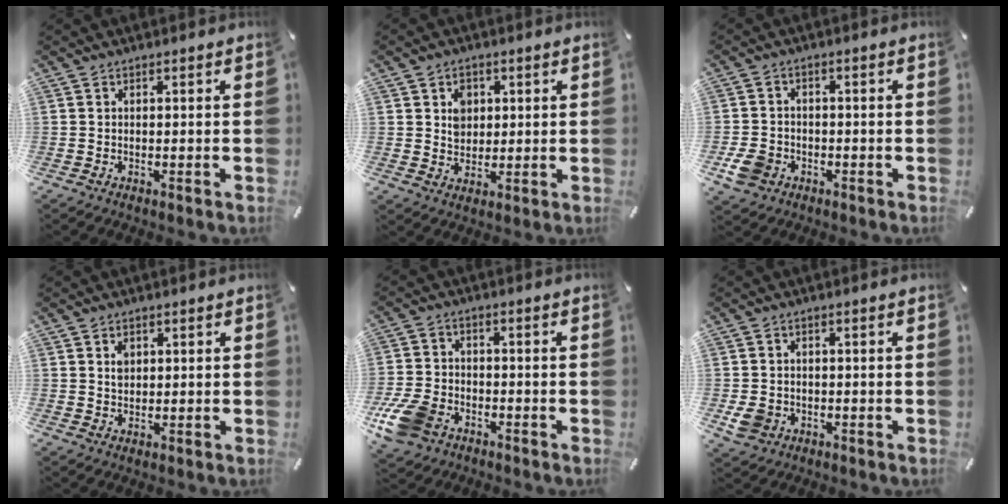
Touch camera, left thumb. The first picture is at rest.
{"total": 4.8, "force": [1.2, 4.4, 1.5], "torque": [-0.019, -0.001, 0.017]}
{"total": 6.0, "force": [-2.4, 4.8, 2.6], "torque": [-0.058, 0.004, -0.047]}
{"total": 2.2, "force": [0.9, 1.8, 0.8], "torque": [-0.004, -0.005, 0.012]}
{"total": 10.4, "force": [-5.3, 7.2, 5.4], "torque": [-0.123, 0.026, -0.097]}
{"total": 4.5, "force": [-1.2, 3.9, 2.0], "torque": [-0.038, 0.000, -0.021]}